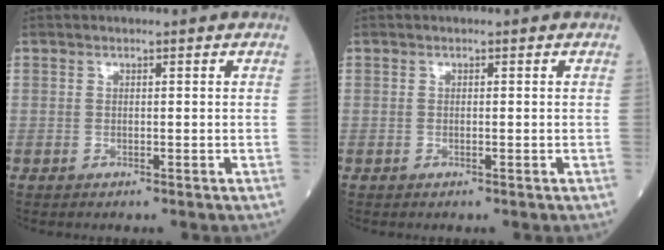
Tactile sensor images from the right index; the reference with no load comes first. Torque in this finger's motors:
{"motor_torque": [0.00, 0.00, 0.00, 0.00]}